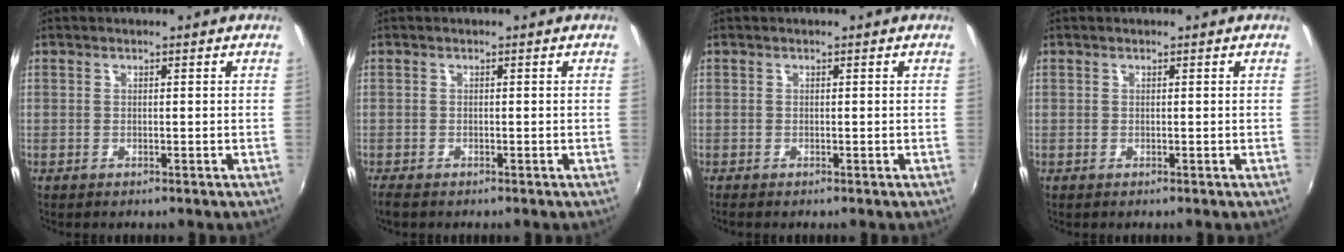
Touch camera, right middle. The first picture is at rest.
{"total": 2.1, "force": [-1.7, 0.7, 1.0], "torque": [-0.020, -0.012, -0.030]}
{"total": 0.0}
{"total": 0.0}